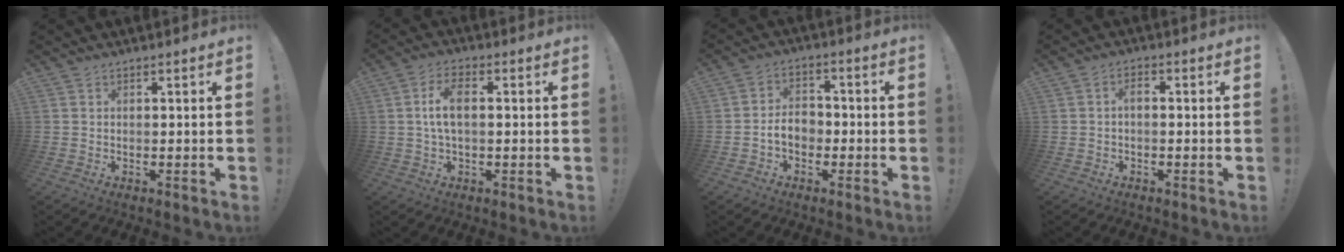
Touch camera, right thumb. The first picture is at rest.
{"total": 7.1, "force": [0.6, 3.3, 6.3], "torque": [-0.127, 0.008, 0.009]}
{"total": 6.7, "force": [-2.0, 4.7, 4.3], "torque": [-0.083, 0.013, -0.036]}
{"total": 2.2, "force": [-0.7, 0.8, 1.9], "torque": [-0.042, 0.011, -0.013]}